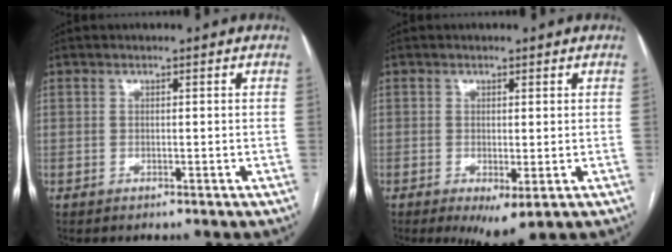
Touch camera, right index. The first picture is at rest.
{"total": 4.0, "force": [-1.2, 1.2, 3.6], "torque": [-0.051, -0.011, -0.010]}